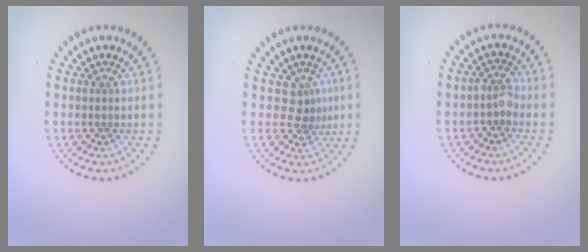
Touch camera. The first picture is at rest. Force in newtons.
{"total": 2.0, "press": 1.4, "slide": 1.4}
{"total": 1.8, "press": 1.5, "slide": 1.0}